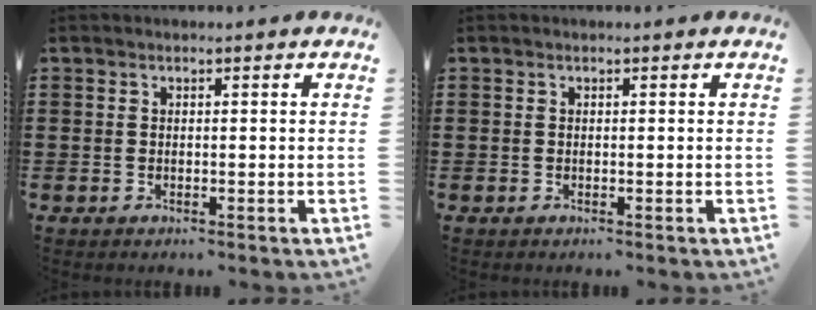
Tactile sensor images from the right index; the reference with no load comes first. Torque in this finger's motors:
{"motor_torque": [0.00, 0.00, 0.00, -0.01]}